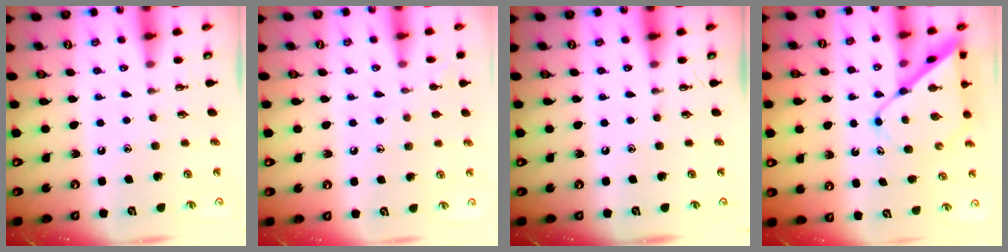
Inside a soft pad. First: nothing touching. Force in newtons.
{"total": 8.4, "press": 8.4, "slide": 0.6}
{"total": 0.0}
{"total": 10.7, "press": 10.7, "slide": 0.9}